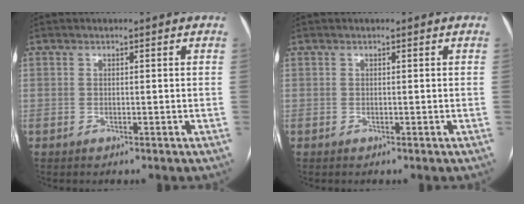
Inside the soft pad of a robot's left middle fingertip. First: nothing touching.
{"total": 0.0}